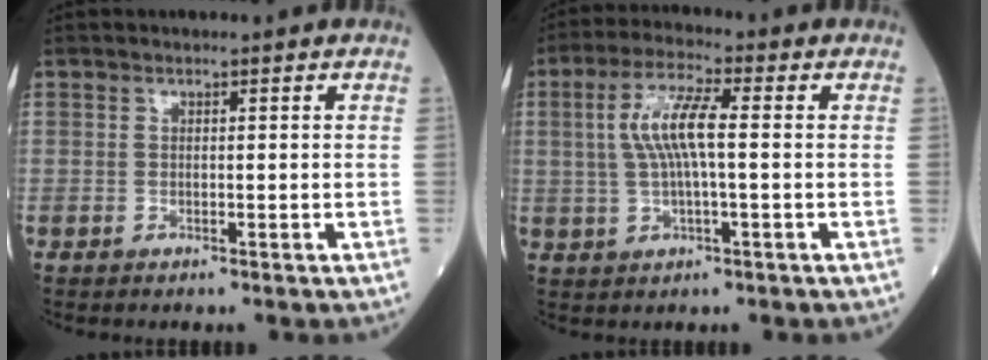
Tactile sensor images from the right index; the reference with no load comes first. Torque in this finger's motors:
{"motor_torque": [0.35, -0.02, 0.22, 0.11]}